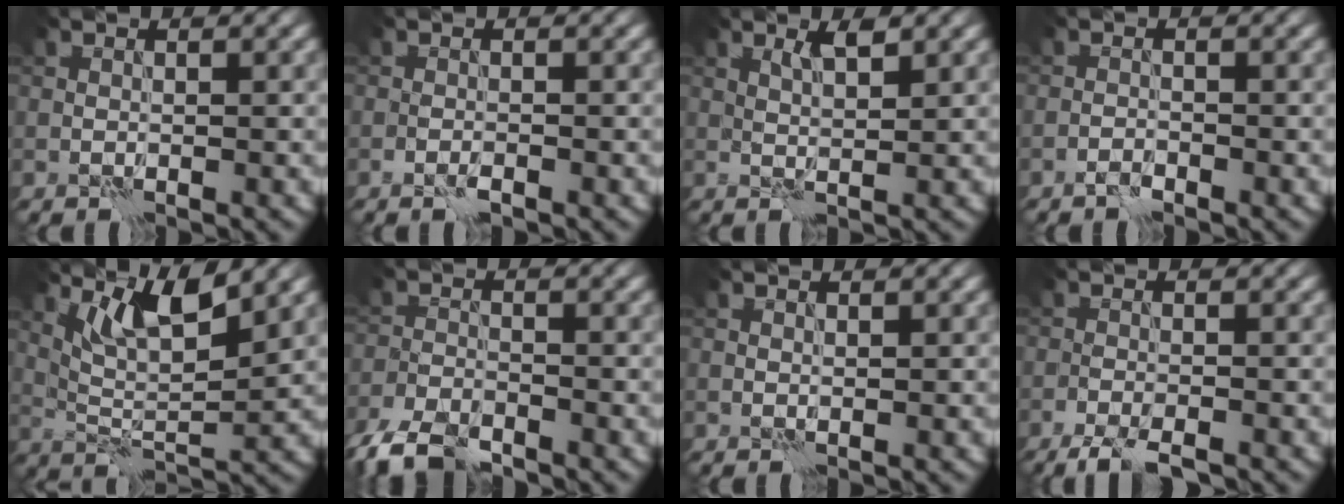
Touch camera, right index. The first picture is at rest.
{"total": 1.0, "force": [-0.7, 0.2, 0.7], "torque": [-0.015, 0.002, -0.015]}
{"total": 1.8, "force": [1.3, 0.1, 1.2], "torque": [-0.022, -0.001, 0.023]}
{"total": 1.1, "force": [-0.9, 0.3, 0.4], "torque": [-0.007, 0.005, -0.021]}
{"total": 5.6, "force": [3.7, 1.1, 4.0], "torque": [-0.077, -0.007, 0.073]}
{"total": 5.3, "force": [-4.4, 1.7, 2.4], "torque": [-0.045, -0.009, -0.093]}
{"total": 0.0}
{"total": 3.7, "force": [-3.1, 0.5, 2.0], "torque": [-0.044, -0.017, -0.054]}